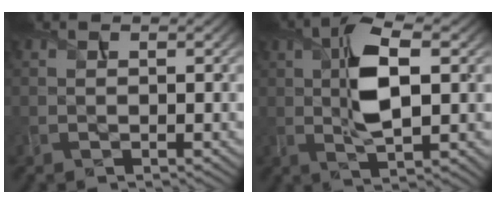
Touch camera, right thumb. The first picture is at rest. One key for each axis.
{"total": 8.7, "fx": 1.0, "fy": 3.3, "fz": 8.0, "tx": -0.152, "ty": 0.004, "tz": 0.016}